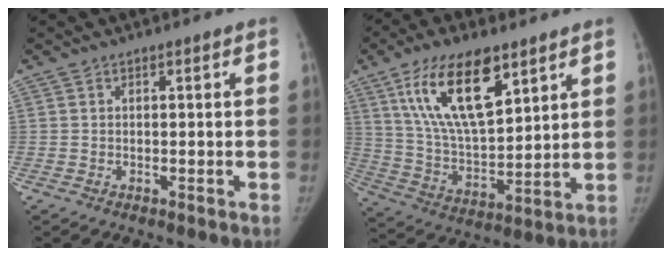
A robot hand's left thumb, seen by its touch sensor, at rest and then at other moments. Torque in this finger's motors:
{"motor_torque": [1.96, 2.10, 1.54, -1.23, 0.18]}